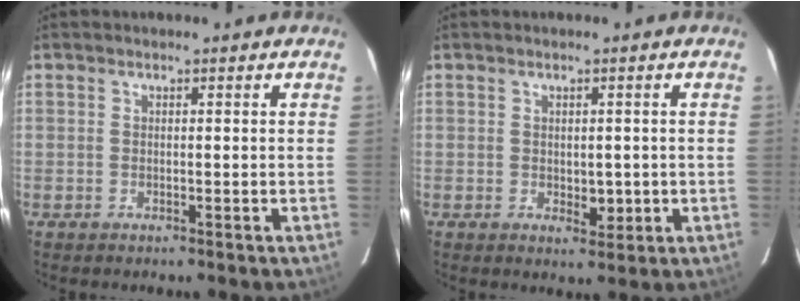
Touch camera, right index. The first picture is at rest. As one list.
[{"total": 2.8, "force": [-0.3, 1.6, 2.2], "torque": [-0.028, -0.003, 0.003]}]